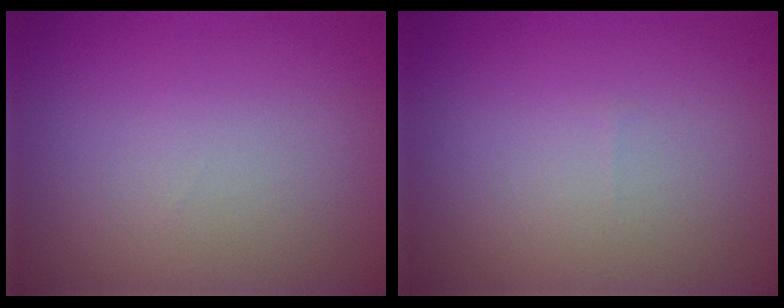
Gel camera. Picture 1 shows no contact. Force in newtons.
{"total": 0.0}